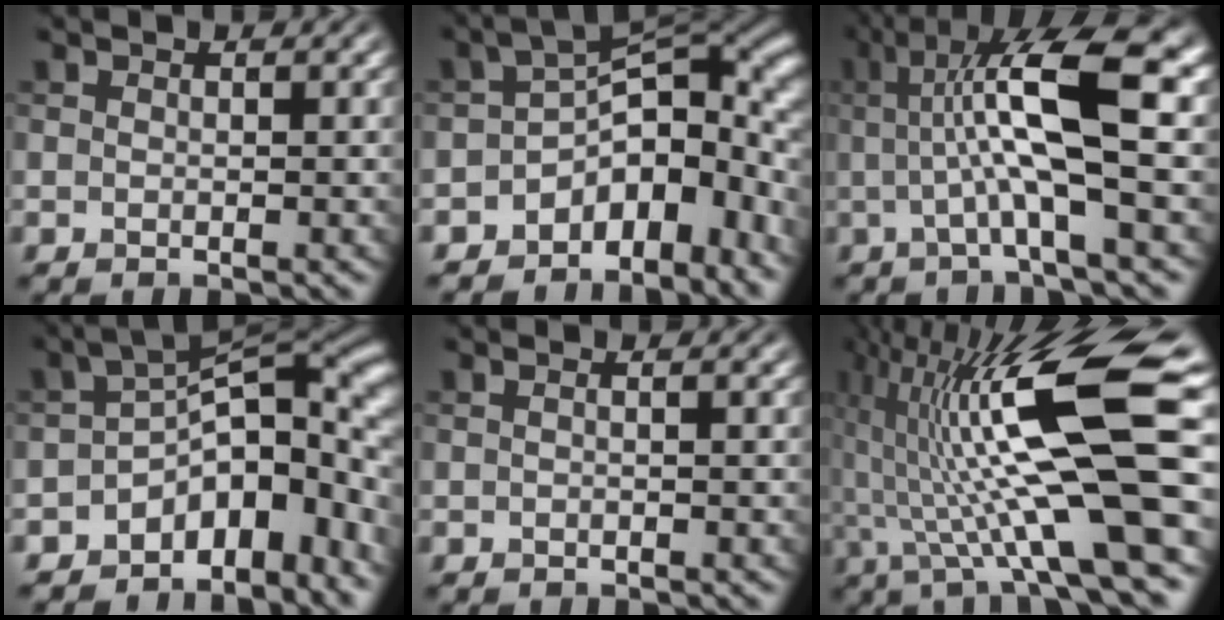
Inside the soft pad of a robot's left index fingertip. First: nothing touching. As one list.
[{"total": 9.0, "force": [-3.5, 6.0, 5.7], "torque": [-0.055, -0.002, -0.067]}, {"total": 10.4, "force": [1.6, 2.2, 10.0], "torque": [-0.154, 0.008, 0.024]}, {"total": 10.1, "force": [-3.8, 5.9, 7.2], "torque": [-0.078, 0.000, -0.066]}, {"total": 0.6, "force": [0.0, 0.2, 0.6], "torque": [-0.011, -0.004, -0.007]}, {"total": 15.7, "force": [0.7, 3.1, 15.4], "torque": [-0.262, 0.018, 0.015]}]